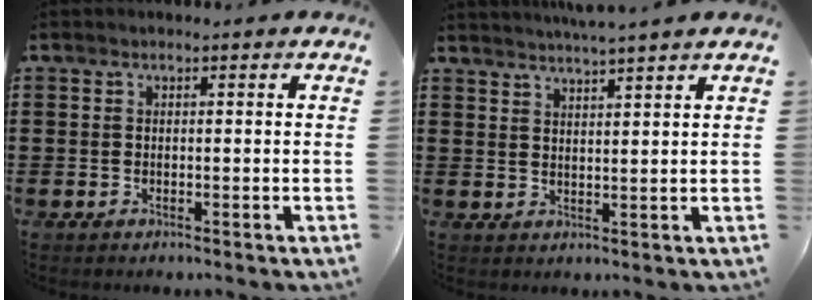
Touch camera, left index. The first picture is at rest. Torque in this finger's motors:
{"motor_torque": [1.02, -0.48, 0.86, 0.21]}